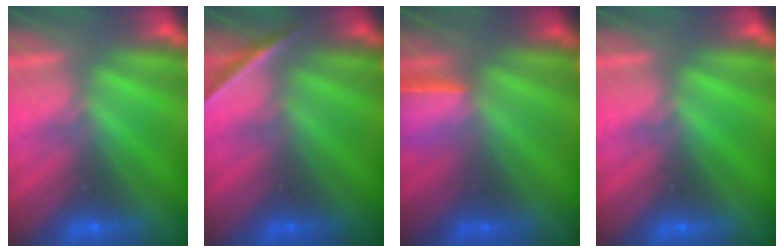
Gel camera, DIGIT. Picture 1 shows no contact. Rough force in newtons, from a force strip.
{"total": 1.7}
{"total": 1.6}
{"total": 0.0}